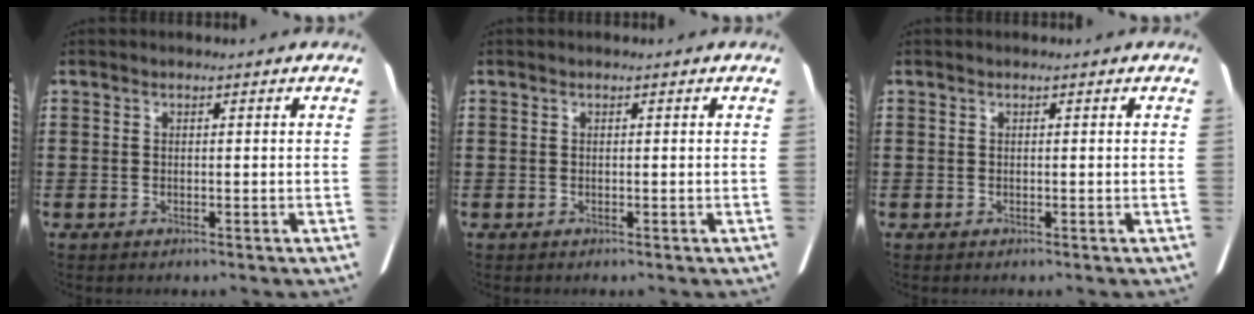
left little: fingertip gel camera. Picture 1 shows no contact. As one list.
[{"total": 0.0}, {"total": 0.0}]